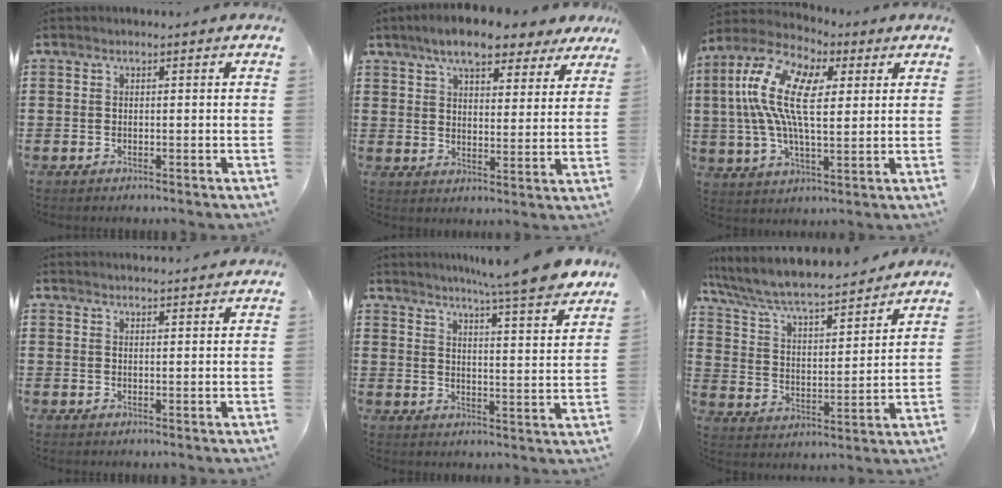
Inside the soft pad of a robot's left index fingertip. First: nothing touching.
{"total": 7.7, "force": [6.5, 1.9, 3.7], "torque": [-0.086, -0.010, 0.117]}
{"total": 13.2, "force": [3.9, 6.2, 11.0], "torque": [-0.258, -0.012, 0.063]}
{"total": 1.6, "force": [1.6, -0.1, 0.0], "torque": [-0.004, 0.000, 0.032]}
{"total": 7.8, "force": [7.0, -0.9, 3.4], "torque": [-0.073, -0.042, 0.118]}
{"total": 6.9, "force": [6.2, 0.5, 2.9], "torque": [-0.083, -0.048, 0.100]}